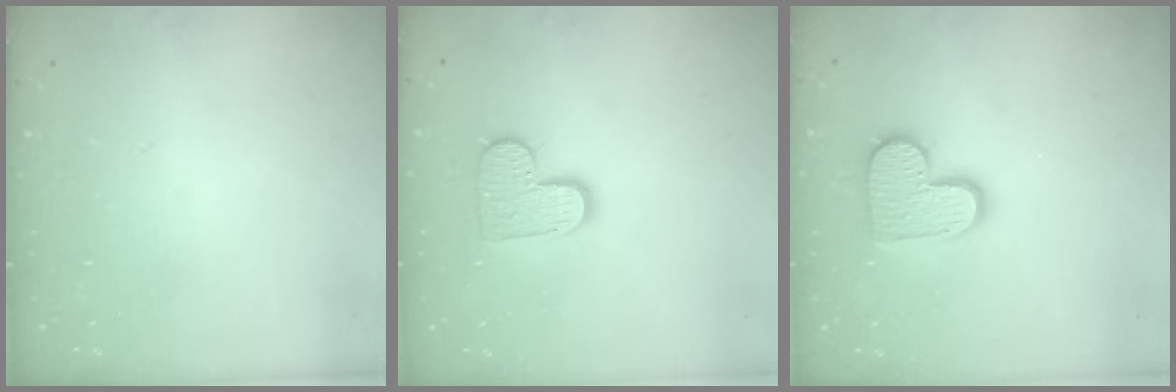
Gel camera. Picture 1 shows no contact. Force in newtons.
{"total": 10.0, "press": 10.0, "slide": 0.6}
{"total": 11.9, "press": 11.9, "slide": 0.6}